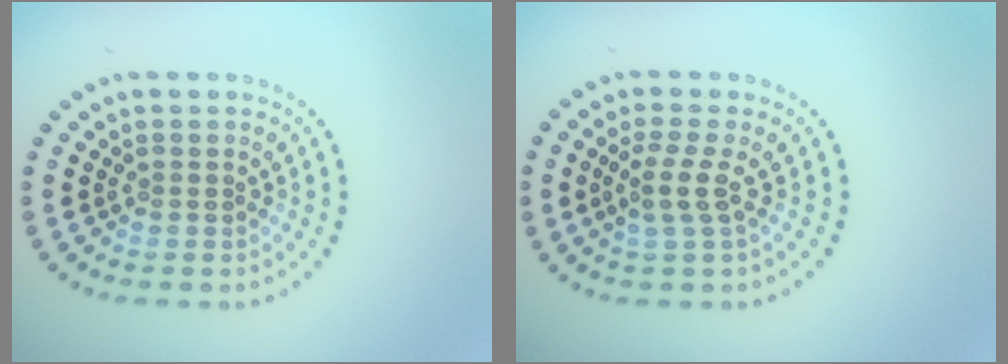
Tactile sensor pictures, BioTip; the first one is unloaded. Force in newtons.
{"total": 2.1, "press": 1.6, "slide": 1.4}